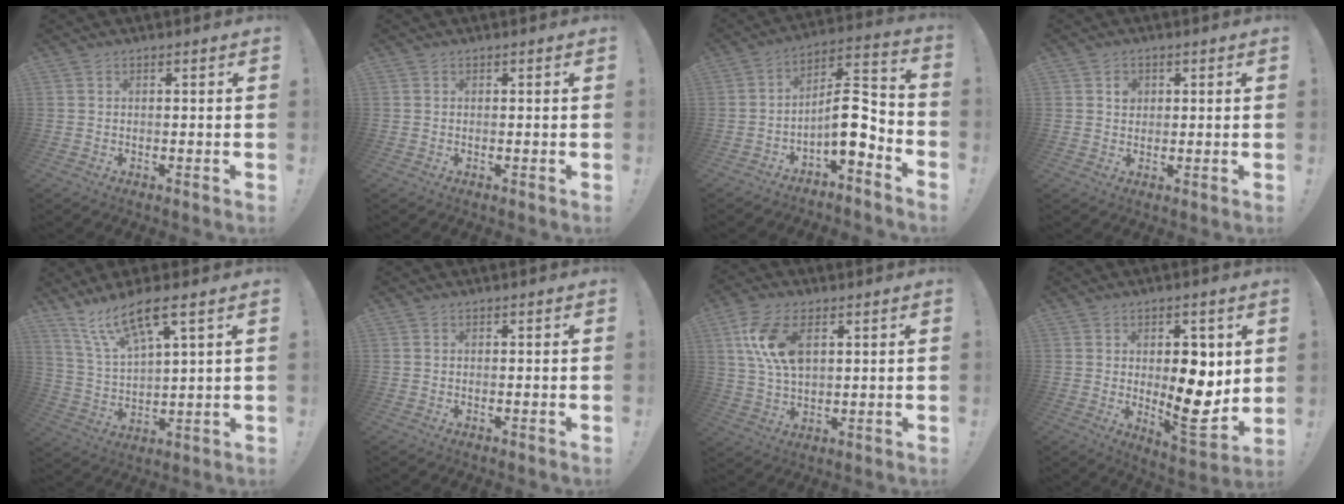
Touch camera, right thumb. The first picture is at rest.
{"total": 0.0}
{"total": 12.1, "force": [-3.6, 4.8, 10.5], "torque": [-0.169, 0.018, -0.057]}
{"total": 2.6, "force": [0.9, 2.3, 0.9], "torque": [0.010, -0.007, 0.009]}
{"total": 12.6, "force": [8.7, 2.9, 8.6], "torque": [-0.166, -0.040, 0.151]}
{"total": 0.0}
{"total": 11.9, "force": [4.5, 6.5, 8.9], "torque": [-0.177, -0.008, 0.083]}
{"total": 11.9, "force": [1.1, 5.9, 10.3], "torque": [-0.127, -0.016, 0.021]}